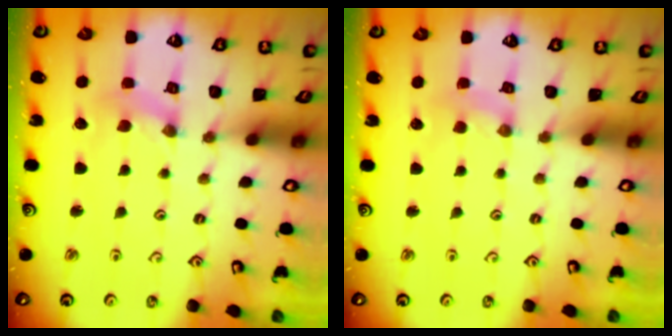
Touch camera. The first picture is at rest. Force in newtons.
{"total": 2.2, "press": 2.1, "slide": 0.4}